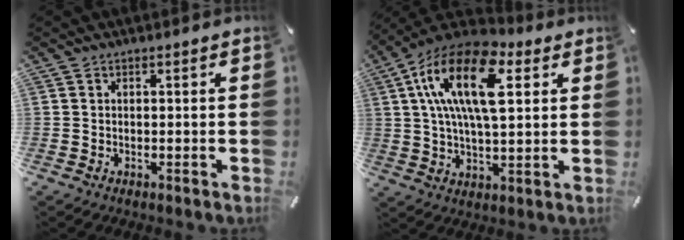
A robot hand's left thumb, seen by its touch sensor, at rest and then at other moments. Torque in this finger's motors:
{"motor_torque": [1.22, 1.92, 1.71, -1.06, 0.87]}